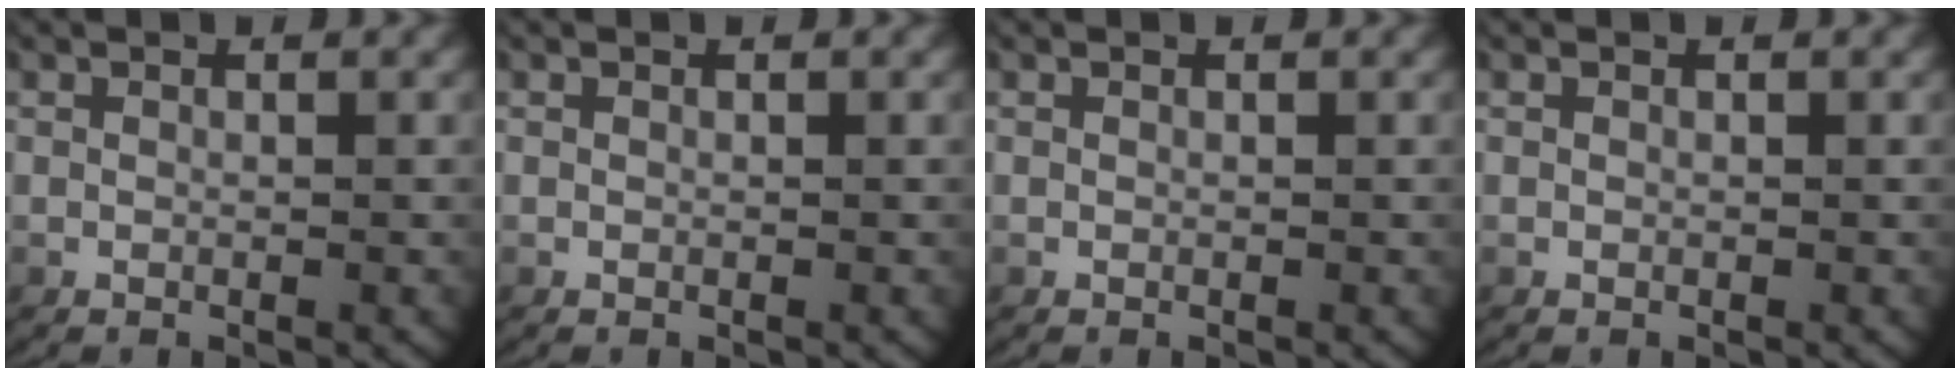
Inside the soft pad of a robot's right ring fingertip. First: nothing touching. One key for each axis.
{"total": 0.0}
{"total": 0.0}
{"total": 0.0}